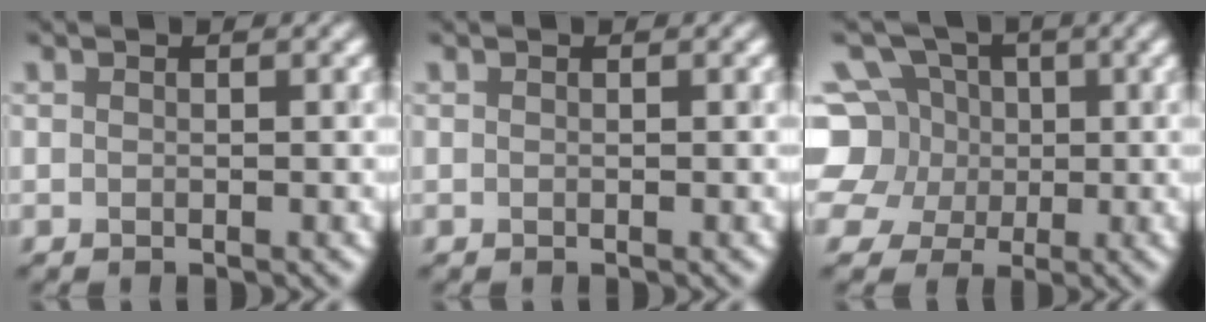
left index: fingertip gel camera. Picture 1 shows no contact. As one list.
[{"total": 0.0}, {"total": 10.2, "force": [2.1, 9.0, 4.4], "torque": [-0.106, 0.037, 0.010]}]